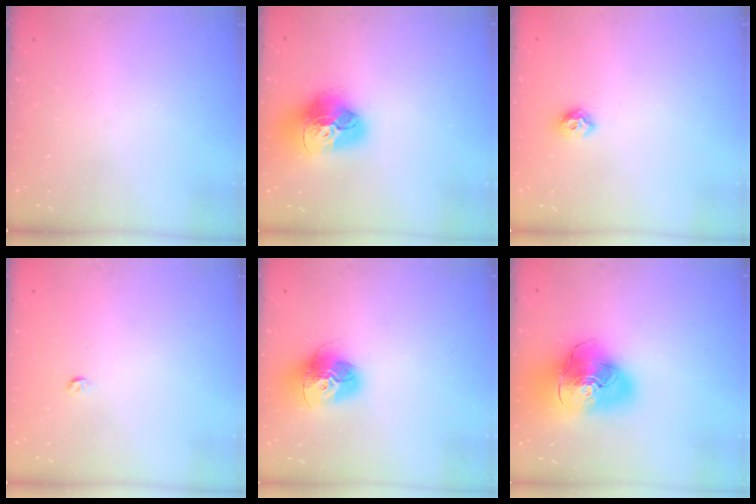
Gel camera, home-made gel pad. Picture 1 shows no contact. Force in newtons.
{"total": 17.8, "press": 17.8, "slide": 1.6}
{"total": 7.3, "press": 7.2, "slide": 0.9}
{"total": 3.0, "press": 2.9, "slide": 0.4}
{"total": 15.6, "press": 15.5, "slide": 1.4}
{"total": 22.5, "press": 22.3, "slide": 3.4}